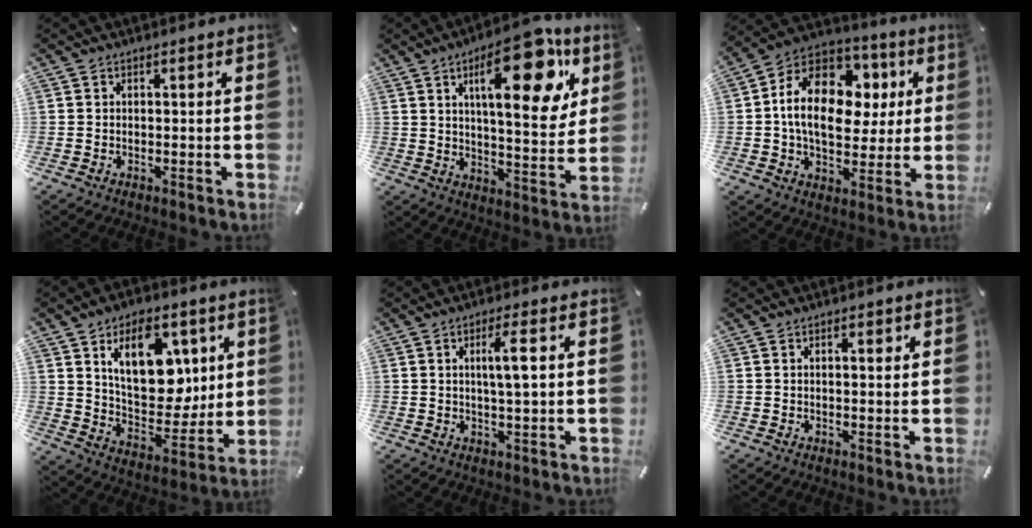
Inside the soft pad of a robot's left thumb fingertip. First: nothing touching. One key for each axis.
{"total": 21.7, "fx": 10.0, "fy": 8.0, "fz": 17.4, "tx": -0.246, "ty": -0.042, "tz": 0.148}
{"total": 17.8, "fx": 2.4, "fy": 12.8, "fz": 12.2, "tx": -0.223, "ty": -0.003, "tz": 0.042}
{"total": 17.4, "fx": 7.4, "fy": 10.9, "fz": 11.3, "tx": -0.164, "ty": -0.029, "tz": 0.133}
{"total": 5.8, "fx": 1.0, "fy": 0.7, "fz": 5.7, "tx": -0.110, "ty": 0.000, "tz": 0.013}
{"total": 1.4, "fx": 0.5, "fy": 0.6, "fz": 1.1, "tx": -0.023, "ty": 0.004, "tz": 0.008}